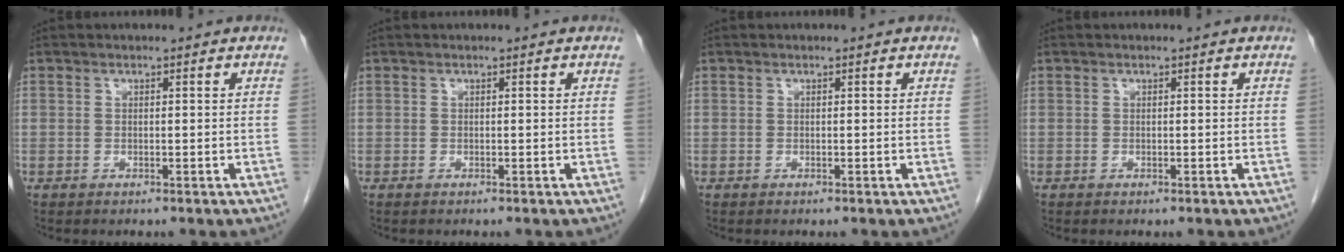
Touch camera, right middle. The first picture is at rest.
{"total": 0.0}
{"total": 0.0}
{"total": 0.0}